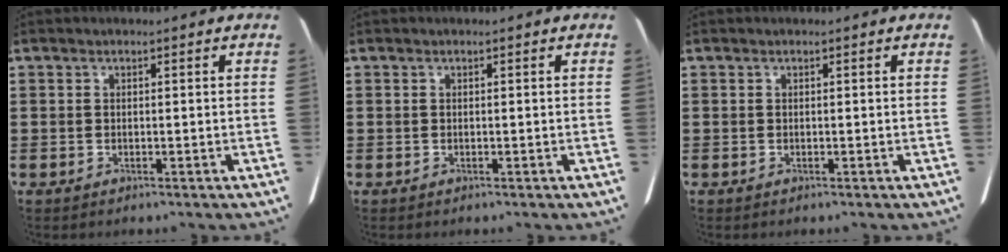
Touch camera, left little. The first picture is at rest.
{"total": 0.0}
{"total": 0.0}